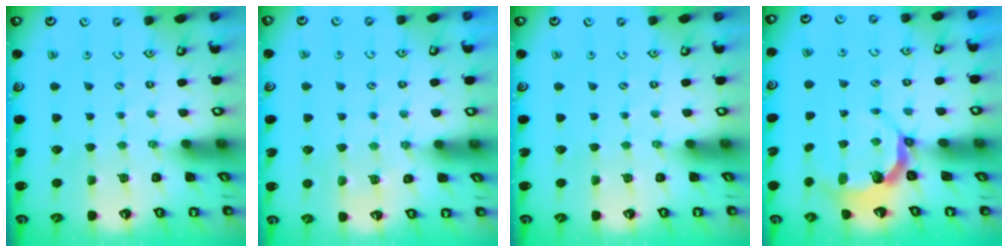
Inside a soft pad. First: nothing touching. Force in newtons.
{"total": 5.0, "press": 4.9, "slide": 0.6}
{"total": 0.0}
{"total": 4.3, "press": 2.9, "slide": 3.2}